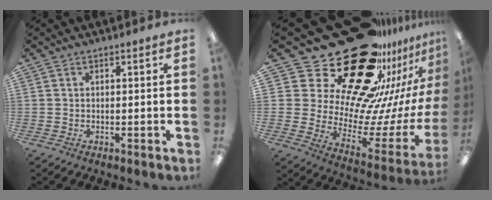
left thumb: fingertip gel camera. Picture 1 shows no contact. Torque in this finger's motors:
{"motor_torque": [0.55, 0.91, 1.07, -1.70, 0.01]}